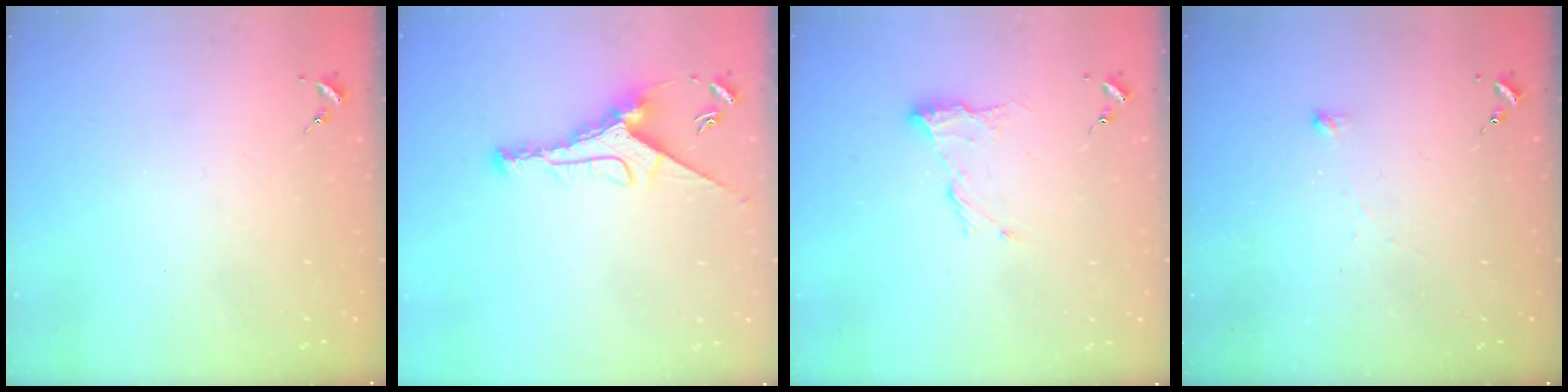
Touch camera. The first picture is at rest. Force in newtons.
{"total": 9.1, "press": 9.1, "slide": 0.3}
{"total": 9.9, "press": 9.9, "slide": 0.1}
{"total": 2.6, "press": 2.6, "slide": 0.1}